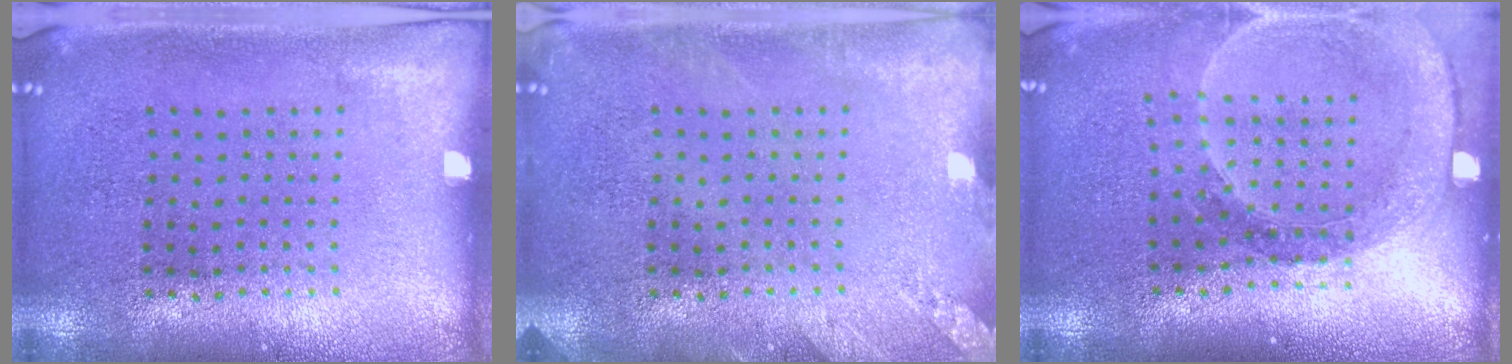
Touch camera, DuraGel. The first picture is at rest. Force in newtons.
{"total": 1.6, "press": 1.6, "slide": 0.2}
{"total": 1.5, "press": 1.5, "slide": 0.2}